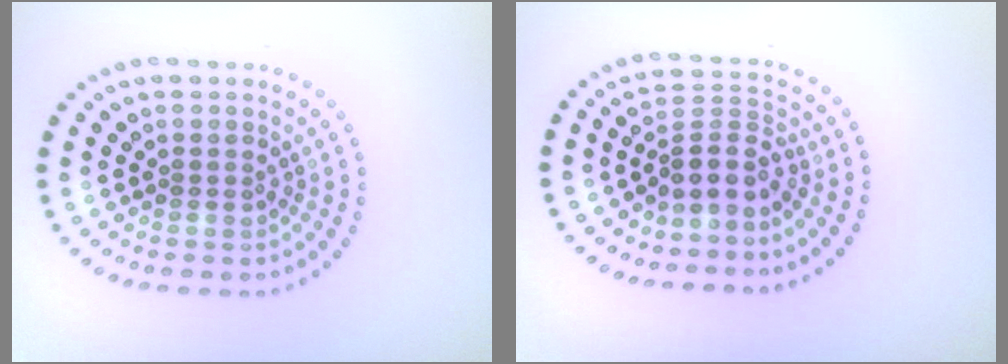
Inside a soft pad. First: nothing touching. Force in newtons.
{"total": 3.2, "press": 2.4, "slide": 2.1}